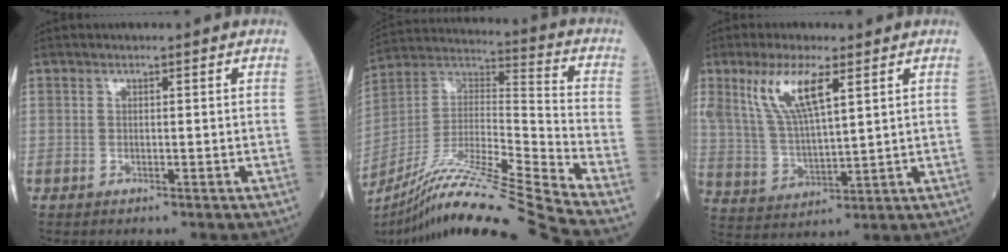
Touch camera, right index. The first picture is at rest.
{"total": 24.2, "force": [-20.6, -2.7, 12.4], "torque": [-0.229, -0.031, -0.365]}
{"total": 10.0, "force": [5.0, 2.3, 8.3], "torque": [-0.184, 0.005, 0.106]}